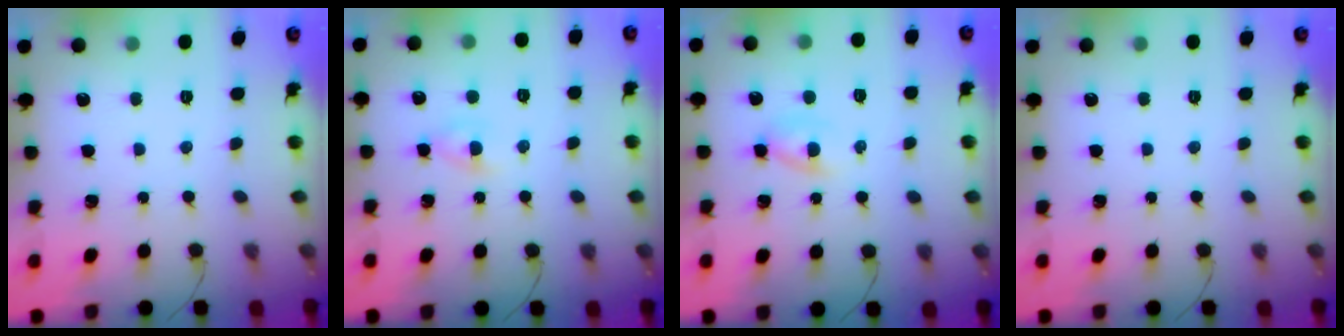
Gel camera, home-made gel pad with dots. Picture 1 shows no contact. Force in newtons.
{"total": 2.2, "press": 2.1, "slide": 0.9}
{"total": 2.3, "press": 2.1, "slide": 0.9}
{"total": 0.0}